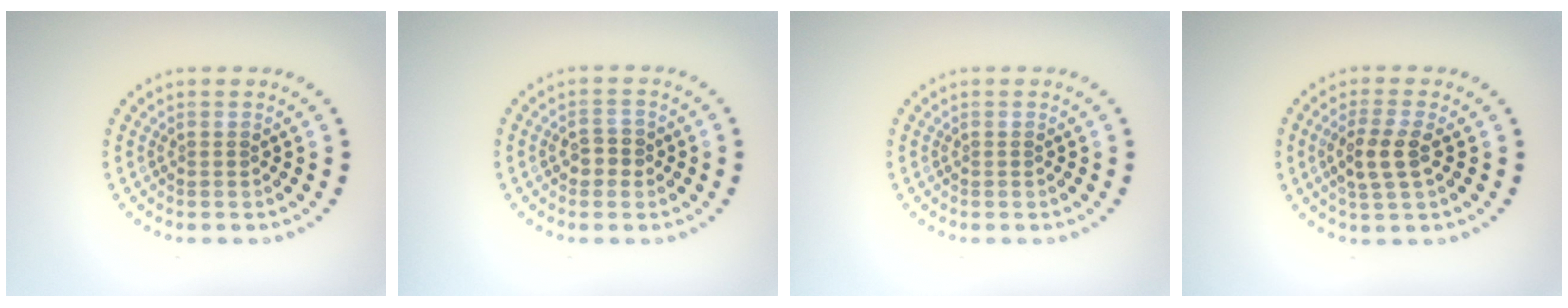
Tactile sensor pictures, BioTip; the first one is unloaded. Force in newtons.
{"total": 1.9, "press": 1.9, "slide": 0.2}
{"total": 0.0}
{"total": 2.9, "press": 2.8, "slide": 0.9}